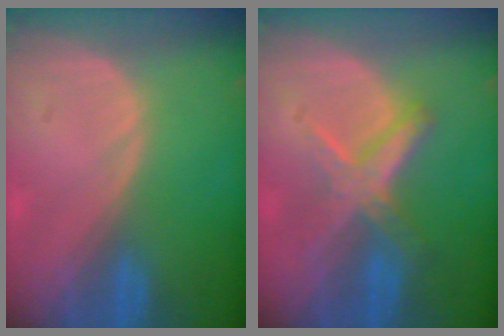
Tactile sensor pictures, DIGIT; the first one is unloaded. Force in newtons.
{"total": 6.5, "press": 5.8, "slide": 3.0}